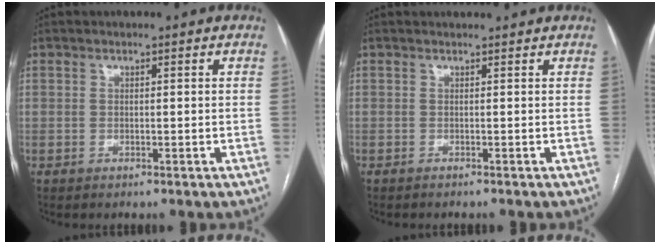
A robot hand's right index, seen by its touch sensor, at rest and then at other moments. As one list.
[{"total": 1.3, "force": [0.7, 0.5, 1.0], "torque": [-0.030, 0.021, 0.005]}]